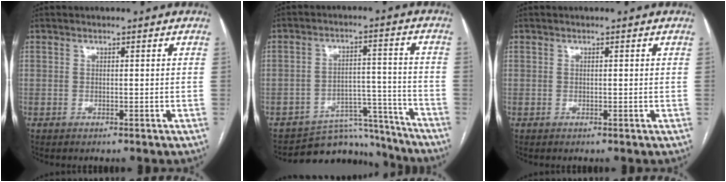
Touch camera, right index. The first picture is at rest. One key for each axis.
{"total": 11.1, "fx": -10.6, "fy": 3.4, "fz": -0.3, "tx": 0.024, "ty": 0.052, "tz": -0.151}
{"total": 0.0}